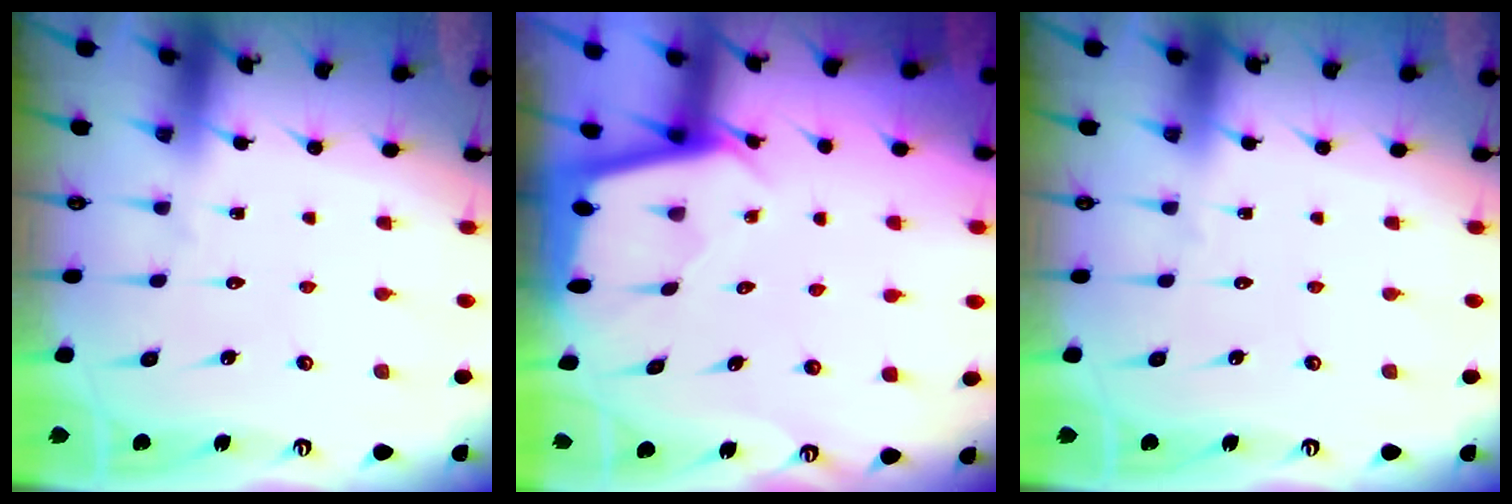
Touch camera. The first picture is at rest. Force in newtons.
{"total": 1.6, "press": 1.6, "slide": 0.1}
{"total": 0.0}